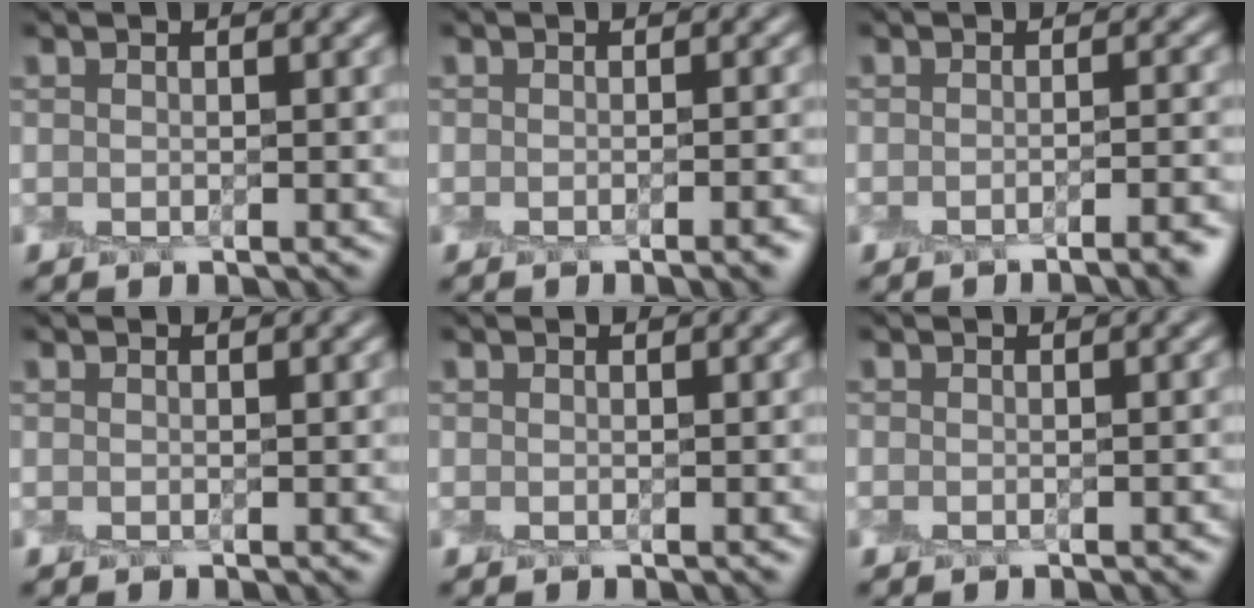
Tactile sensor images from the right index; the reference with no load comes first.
{"total": 2.7, "force": [-1.9, 0.4, 1.9], "torque": [-0.017, -0.003, -0.020]}
{"total": 3.4, "force": [-2.7, 0.4, 2.1], "torque": [-0.023, -0.002, -0.033]}
{"total": 0.0}
{"total": 0.0}
{"total": 0.8, "force": [-0.7, 0.3, 0.2], "torque": [-0.001, -0.001, -0.012]}